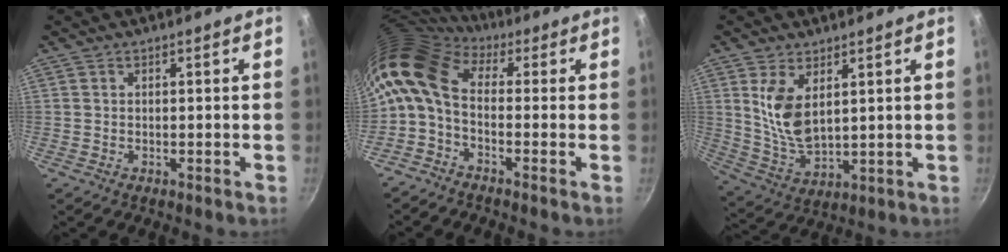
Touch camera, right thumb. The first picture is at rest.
{"total": 11.7, "force": [0.2, 7.1, 9.3], "torque": [-0.190, 0.025, -0.018]}
{"total": 9.6, "force": [3.2, 5.0, 7.6], "torque": [-0.140, -0.034, 0.075]}